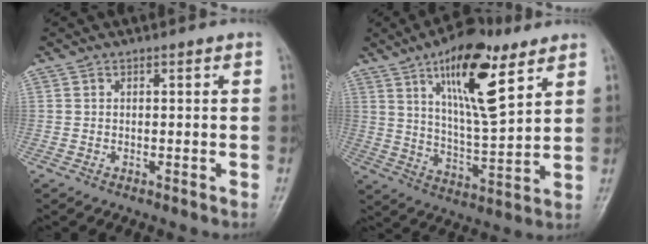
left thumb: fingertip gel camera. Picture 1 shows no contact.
{"total": 17.2, "force": [8.9, 5.7, 13.5], "torque": [-0.195, -0.045, 0.151]}